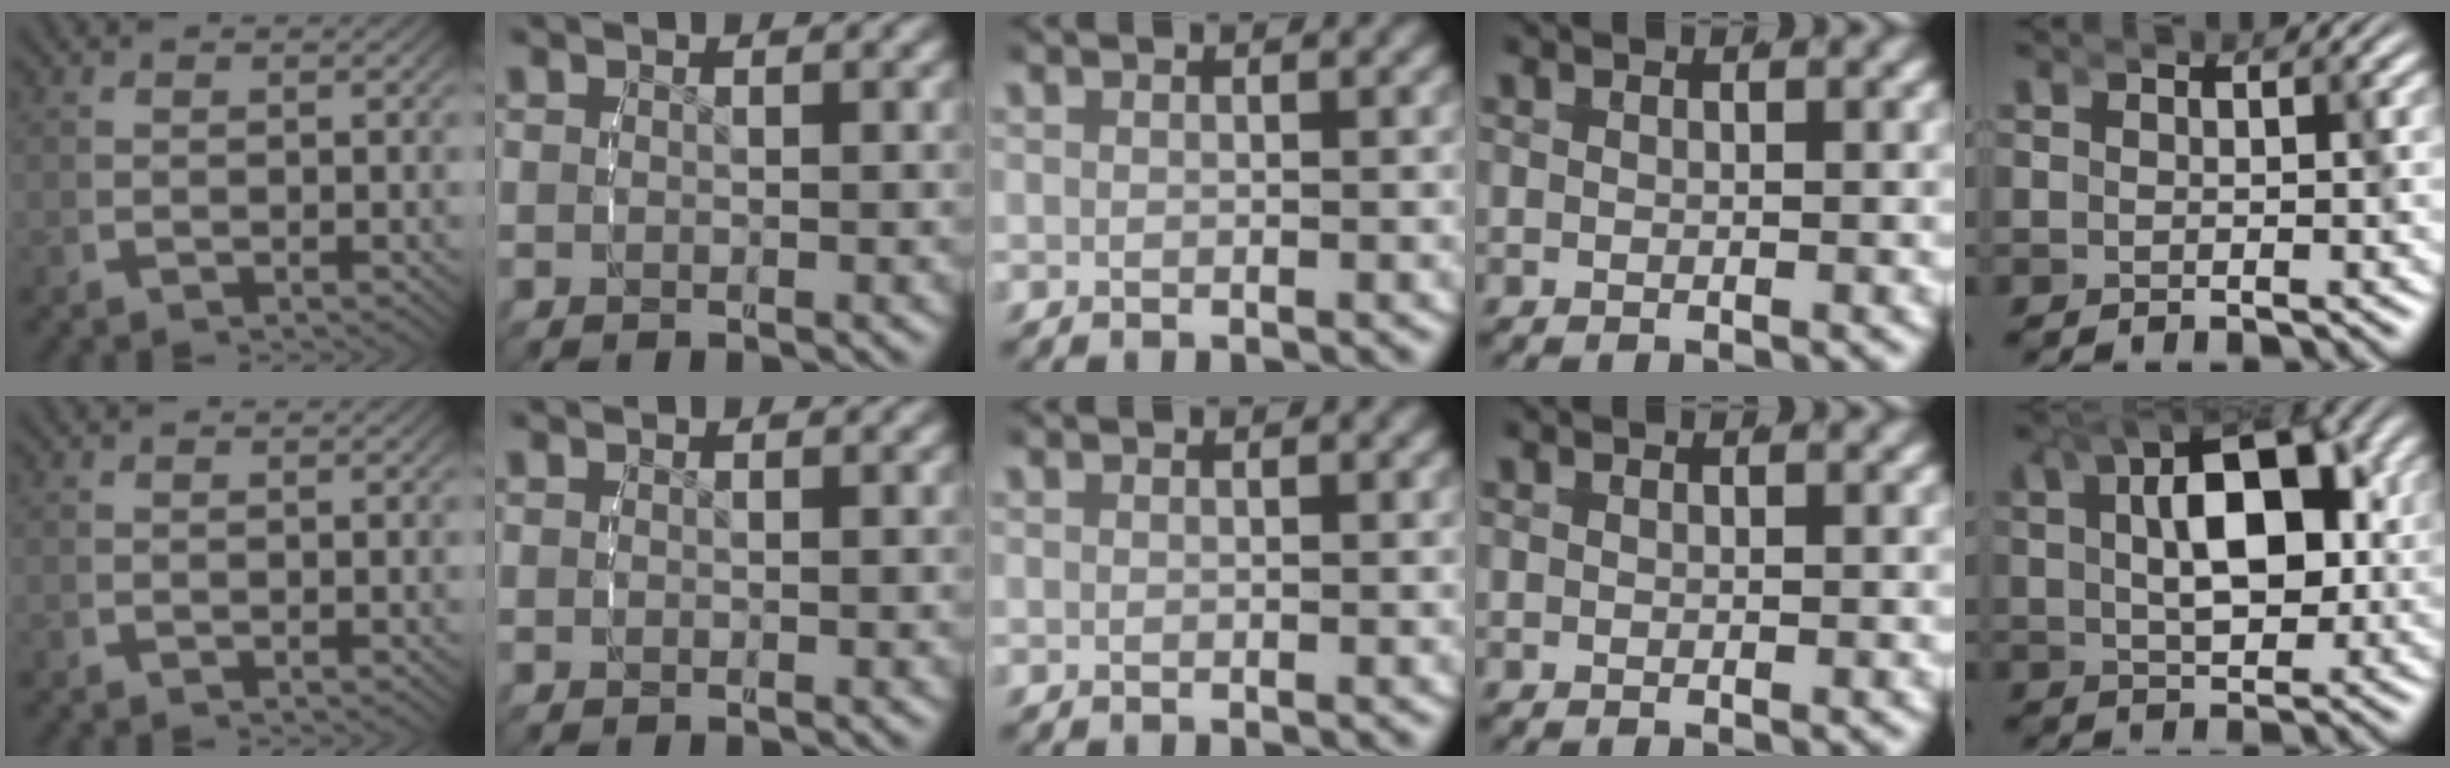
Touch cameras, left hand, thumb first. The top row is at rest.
{"little": {"total": 7.3, "force": [1.4, 3.5, 6.2], "torque": [-0.095, -0.006, 0.021]}}